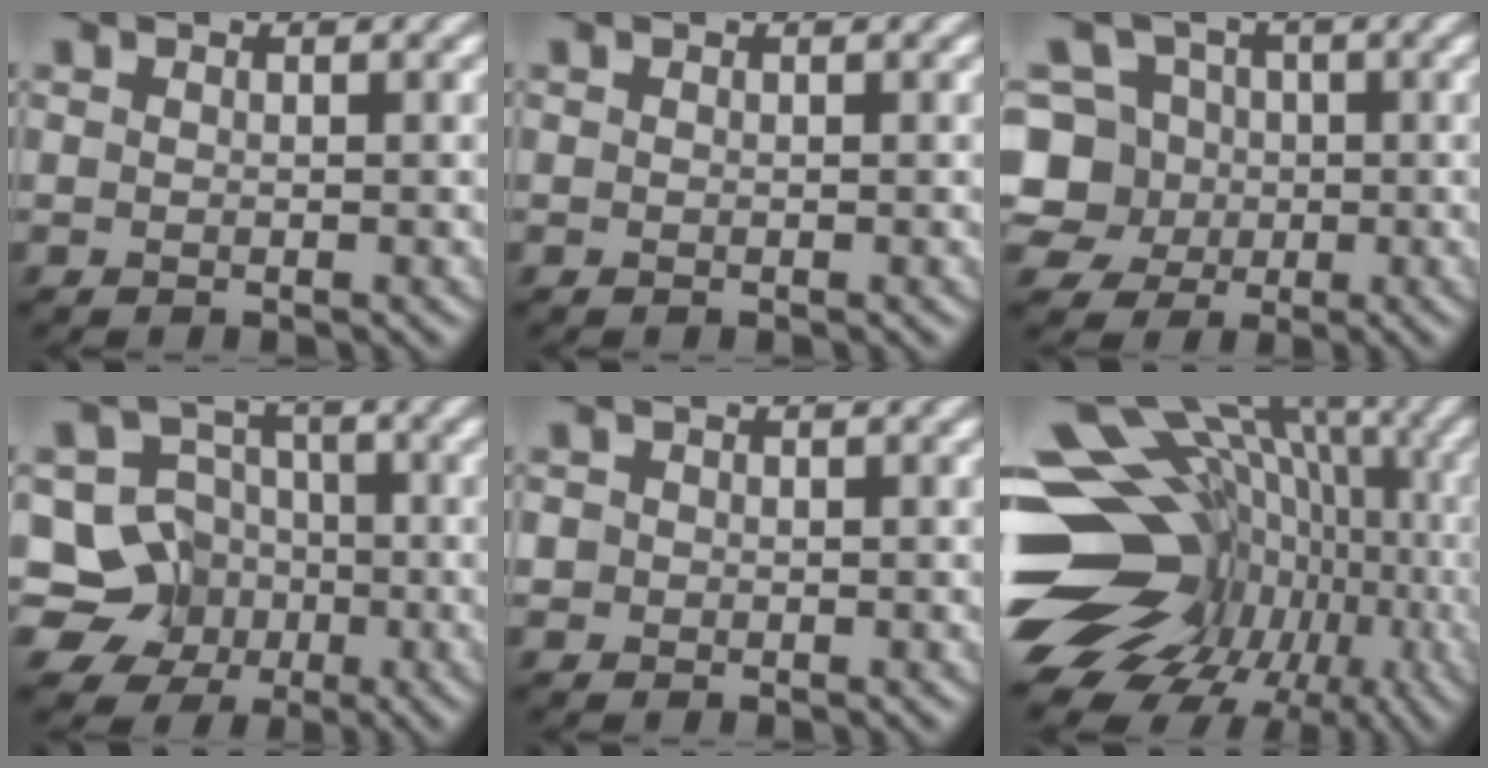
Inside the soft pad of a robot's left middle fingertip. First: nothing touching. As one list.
[{"total": 0.0}, {"total": 7.0, "force": [-0.3, 6.4, 2.8], "torque": [-0.046, 0.037, -0.054]}, {"total": 8.7, "force": [-3.2, 7.8, 2.2], "torque": [-0.029, 0.021, -0.092]}, {"total": 0.8, "force": [-0.3, 0.7, 0.0], "torque": [0.007, -0.004, -0.009]}, {"total": 20.1, "force": [-3.5, 15.0, 12.9], "torque": [-0.175, 0.020, -0.066]}]